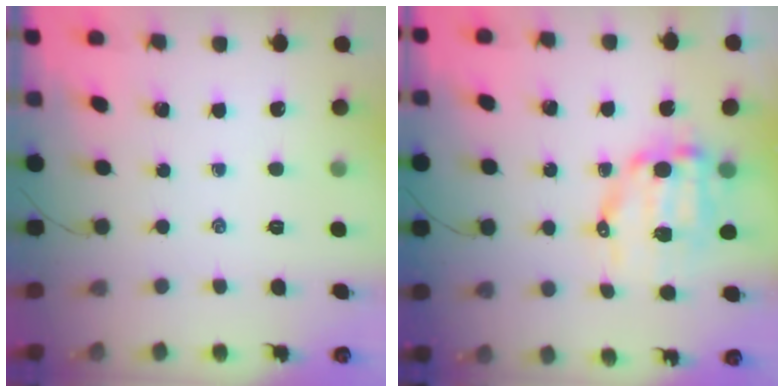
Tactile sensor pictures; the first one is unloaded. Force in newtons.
{"total": 9.9, "press": 9.7, "slide": 2.0}